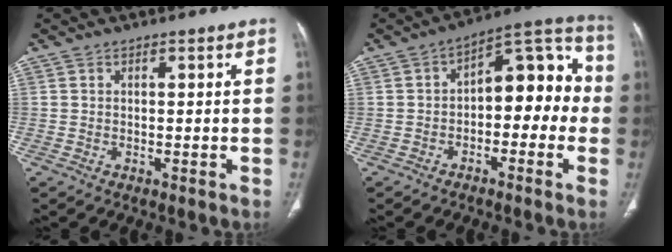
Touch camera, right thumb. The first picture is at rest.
{"total": 13.6, "force": [-1.2, 7.9, 11.0], "torque": [-0.098, 0.056, -0.030]}